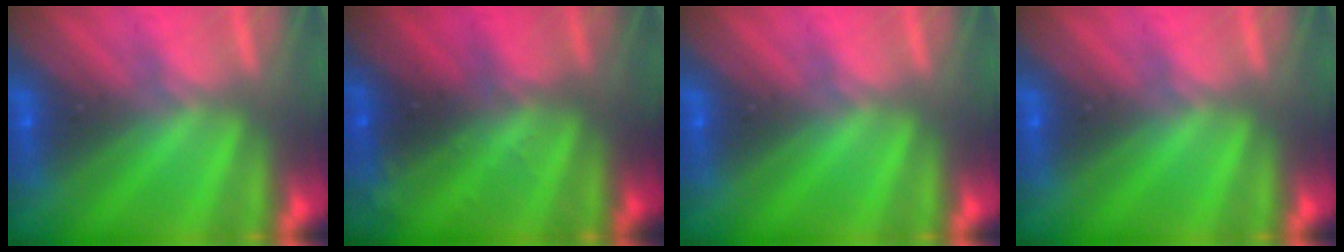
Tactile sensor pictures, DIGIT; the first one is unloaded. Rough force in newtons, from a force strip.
{"total": 2.7}
{"total": 0.0}
{"total": 0.0}